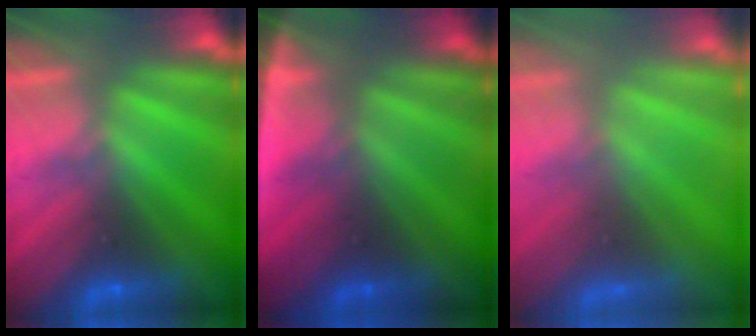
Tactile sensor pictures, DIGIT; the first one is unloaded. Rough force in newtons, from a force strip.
{"total": 4.6}
{"total": 3.2}